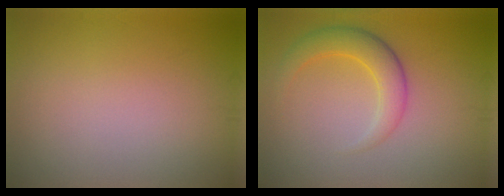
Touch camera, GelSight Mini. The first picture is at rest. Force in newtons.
{"total": 3.6, "press": 3.6, "slide": 0.1}